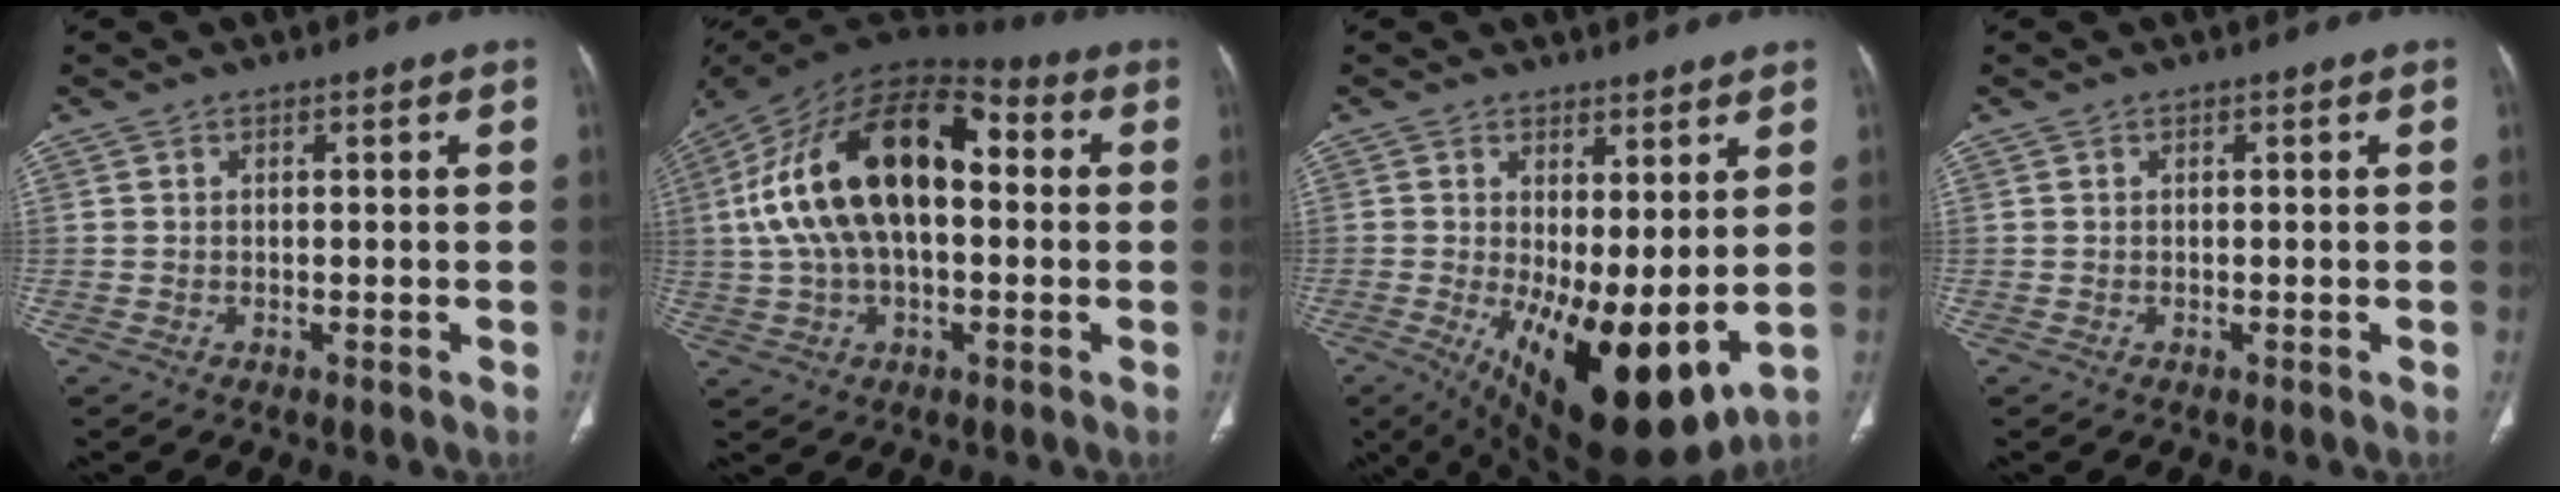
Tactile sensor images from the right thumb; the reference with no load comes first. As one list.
[{"total": 23.7, "force": [2.7, 13.1, 19.5], "torque": [-0.352, 0.037, 0.036]}, {"total": 16.3, "force": [-1.2, 6.5, 14.9], "torque": [-0.243, -0.037, 0.004]}, {"total": 0.0}]